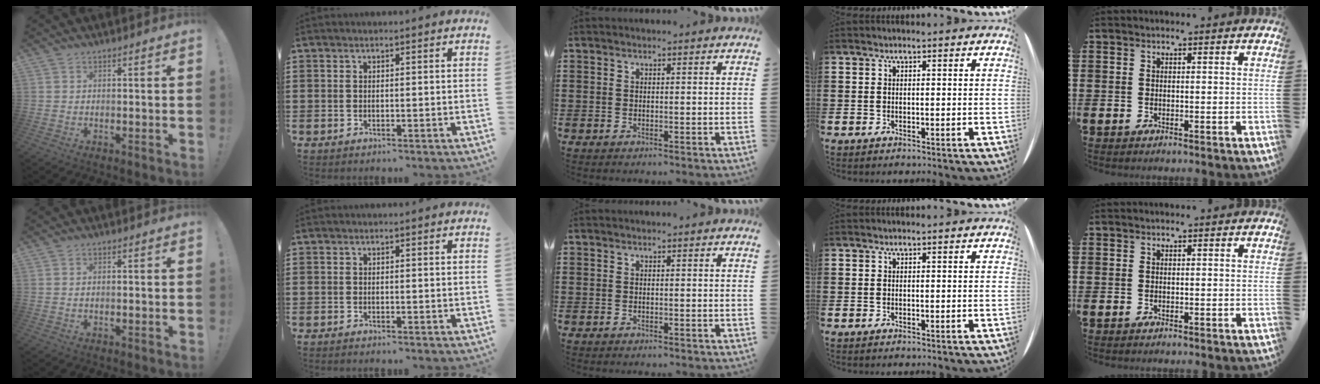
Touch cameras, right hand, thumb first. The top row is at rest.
{"thumb": {"total": 0.6, "force": [-0.1, 0.2, 0.6], "torque": [-0.012, 0.001, -0.001]}, "index": {"total": 0.6, "force": [-0.6, -0.2, 0.0], "torque": [0.000, -0.004, -0.011]}}